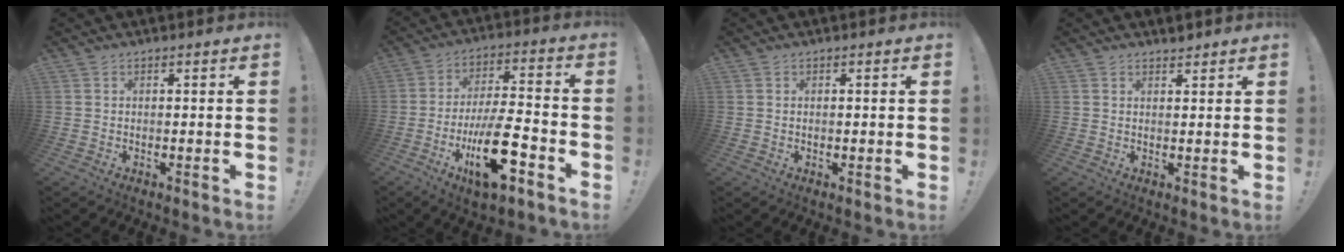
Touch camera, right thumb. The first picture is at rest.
{"total": 18.3, "force": [-7.6, 6.3, 15.4], "torque": [-0.265, 0.040, -0.117]}
{"total": 0.5, "force": [0.0, 0.4, 0.4], "torque": [-0.012, 0.005, 0.001]}
{"total": 1.7, "force": [1.6, 0.5, 0.3], "torque": [0.013, -0.015, 0.026]}